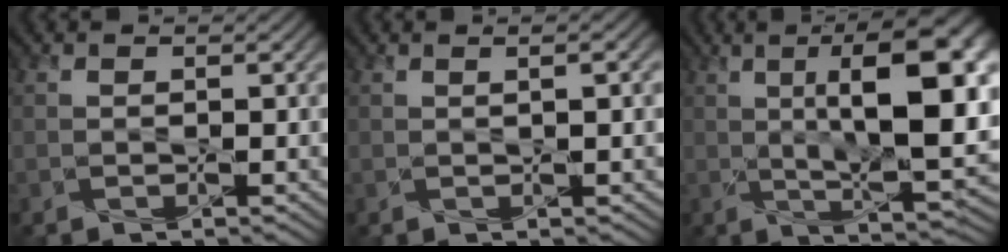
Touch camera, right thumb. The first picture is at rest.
{"total": 2.2, "force": [0.3, 0.2, 2.1], "torque": [-0.029, 0.007, 0.006]}
{"total": 14.7, "force": [3.1, 4.8, 13.5], "torque": [-0.196, 0.012, 0.044]}